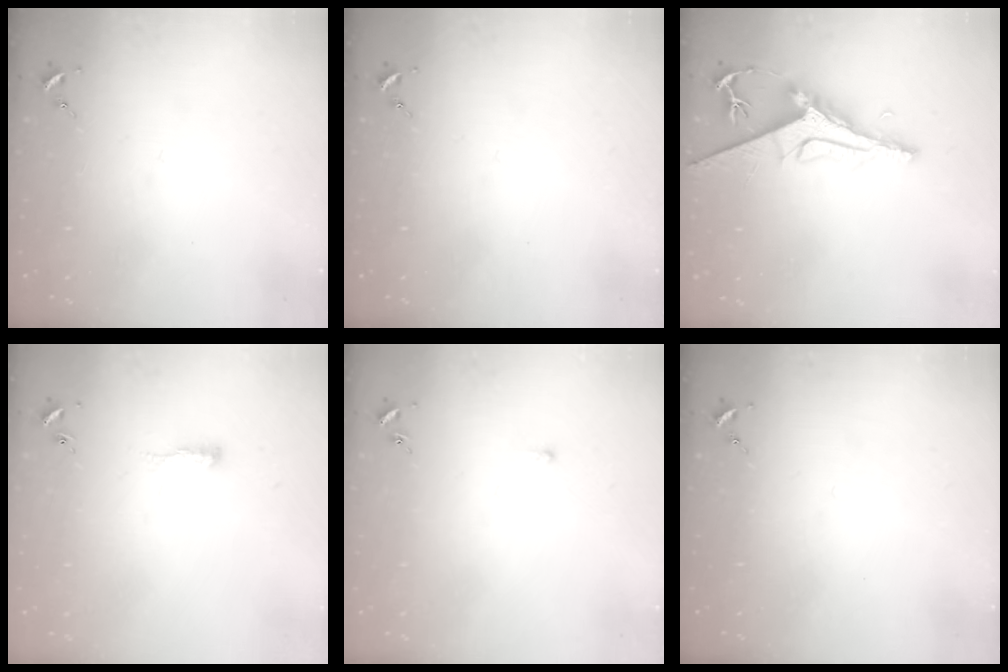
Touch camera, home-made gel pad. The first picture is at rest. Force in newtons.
{"total": 0.0}
{"total": 9.4, "press": 9.4, "slide": 0.9}
{"total": 7.4, "press": 7.4, "slide": 0.5}
{"total": 2.9, "press": 2.8, "slide": 0.6}
{"total": 0.0}